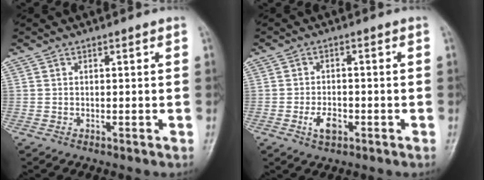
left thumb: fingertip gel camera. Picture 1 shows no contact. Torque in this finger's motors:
{"motor_torque": [0.31, 0.44, 0.66, 0.10, 0.02]}